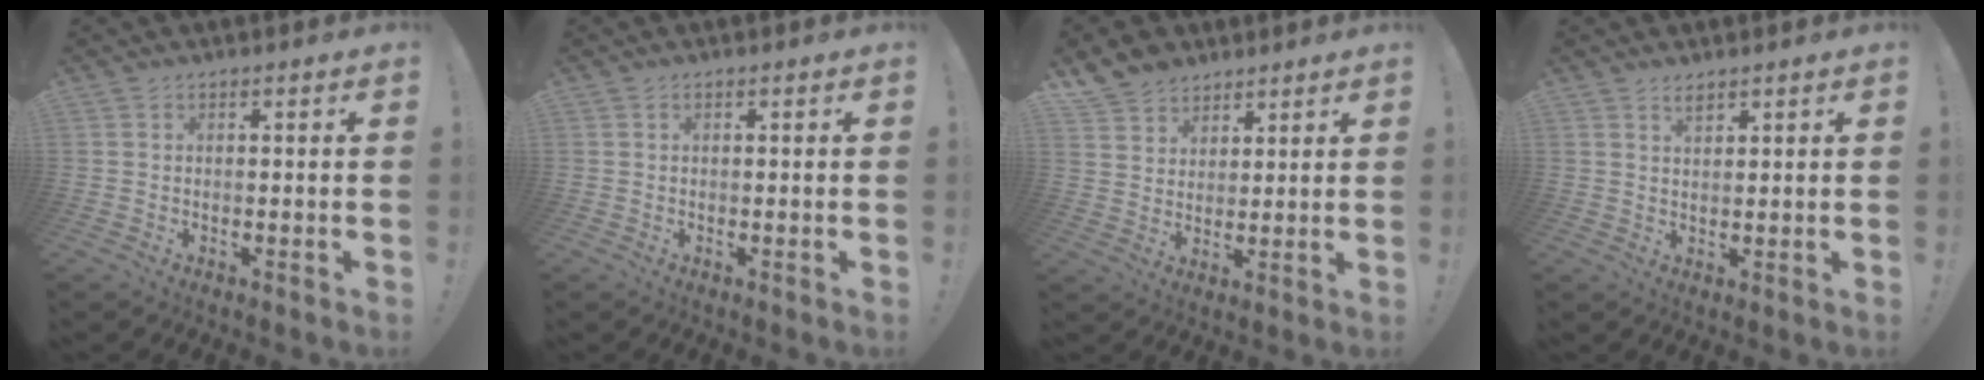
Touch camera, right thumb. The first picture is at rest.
{"total": 0.0}
{"total": 8.3, "force": [6.2, 5.3, 1.2], "torque": [-0.022, -0.046, 0.124]}
{"total": 2.4, "force": [2.1, 0.5, 1.0], "torque": [-0.002, -0.017, 0.034]}